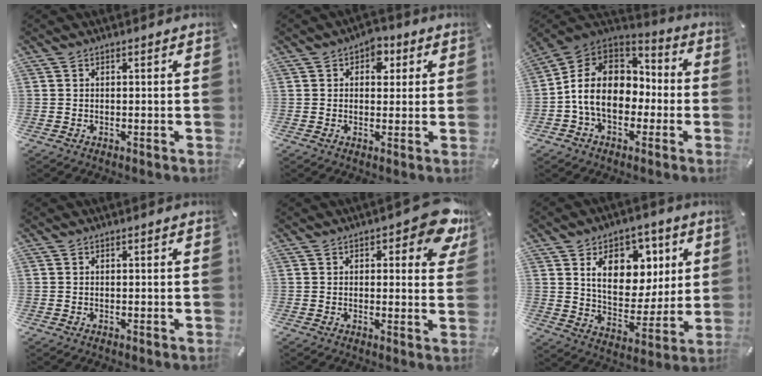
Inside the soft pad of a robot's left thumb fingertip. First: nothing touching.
{"total": 4.7, "force": [1.5, 3.4, 2.8], "torque": [-0.020, -0.004, 0.016]}
{"total": 14.1, "force": [-2.5, 10.9, 8.5], "torque": [-0.181, 0.027, -0.044]}
{"total": 0.0}
{"total": 9.2, "force": [4.5, 4.0, 7.0], "torque": [-0.074, -0.025, 0.071]}
{"total": 15.0, "force": [6.2, 10.7, 8.4], "torque": [-0.128, -0.019, 0.114]}